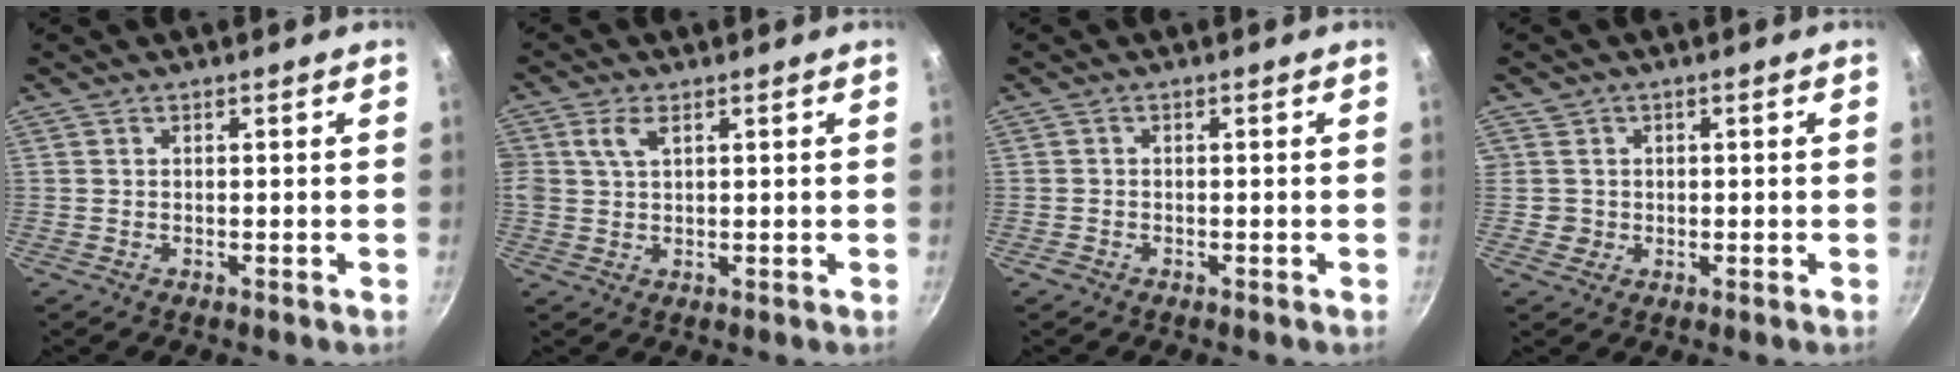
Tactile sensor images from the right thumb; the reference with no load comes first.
{"total": 3.8, "force": [1.6, 2.0, 2.8], "torque": [-0.058, 0.003, 0.036]}
{"total": 1.1, "force": [-0.7, 0.8, 0.3], "torque": [-0.005, 0.001, -0.015]}
{"total": 2.7, "force": [0.4, 2.6, -0.3], "torque": [0.029, 0.004, 0.006]}